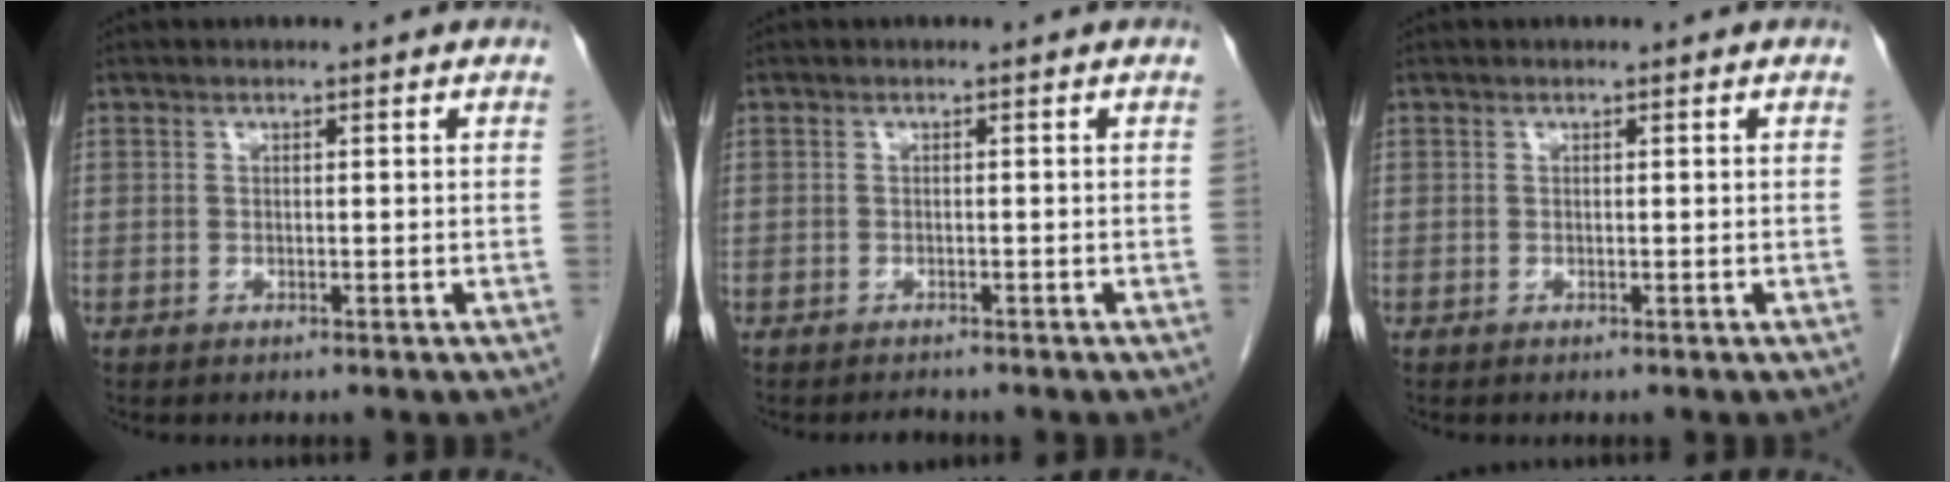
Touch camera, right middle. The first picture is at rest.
{"total": 1.0, "force": [-0.9, 0.1, 0.1], "torque": [-0.004, -0.004, -0.011]}
{"total": 0.0}